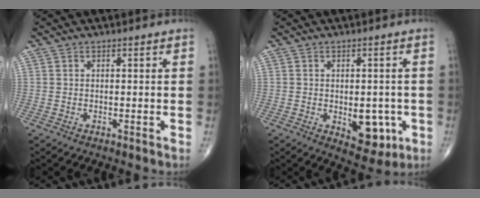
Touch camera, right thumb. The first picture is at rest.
{"total": 8.2, "force": [-2.0, 4.8, 6.4], "torque": [-0.050, -0.002, -0.015]}